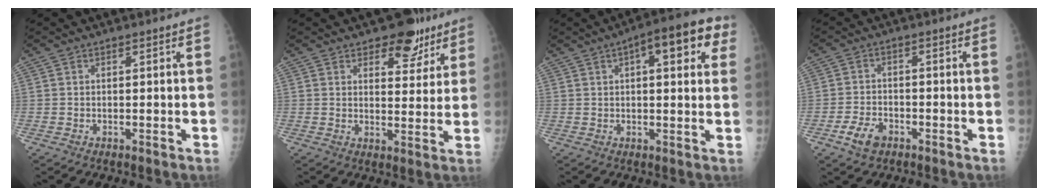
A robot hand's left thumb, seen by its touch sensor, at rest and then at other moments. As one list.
[{"total": 8.4, "force": [5.7, 4.6, 4.1], "torque": [-0.016, -0.030, 0.078]}, {"total": 12.1, "force": [4.8, 4.6, 10.1], "torque": [-0.103, 0.012, 0.053]}, {"total": 4.9, "force": [-2.7, 3.0, 2.7], "torque": [-0.048, 0.012, -0.048]}]